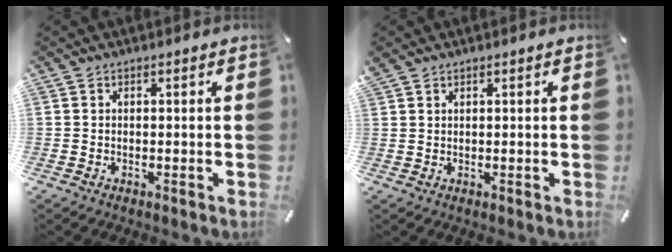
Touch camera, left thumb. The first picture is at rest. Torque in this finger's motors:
{"motor_torque": [0.40, 0.41, 1.41, -1.36, 0.47]}